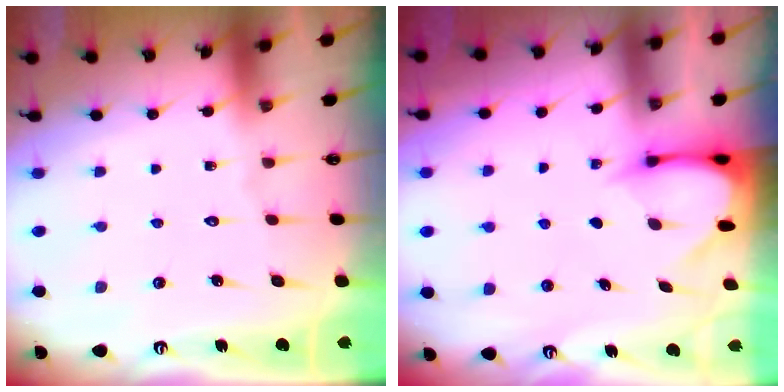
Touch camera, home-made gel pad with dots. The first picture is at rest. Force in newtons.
{"total": 3.2, "press": 3.2, "slide": 0.3}